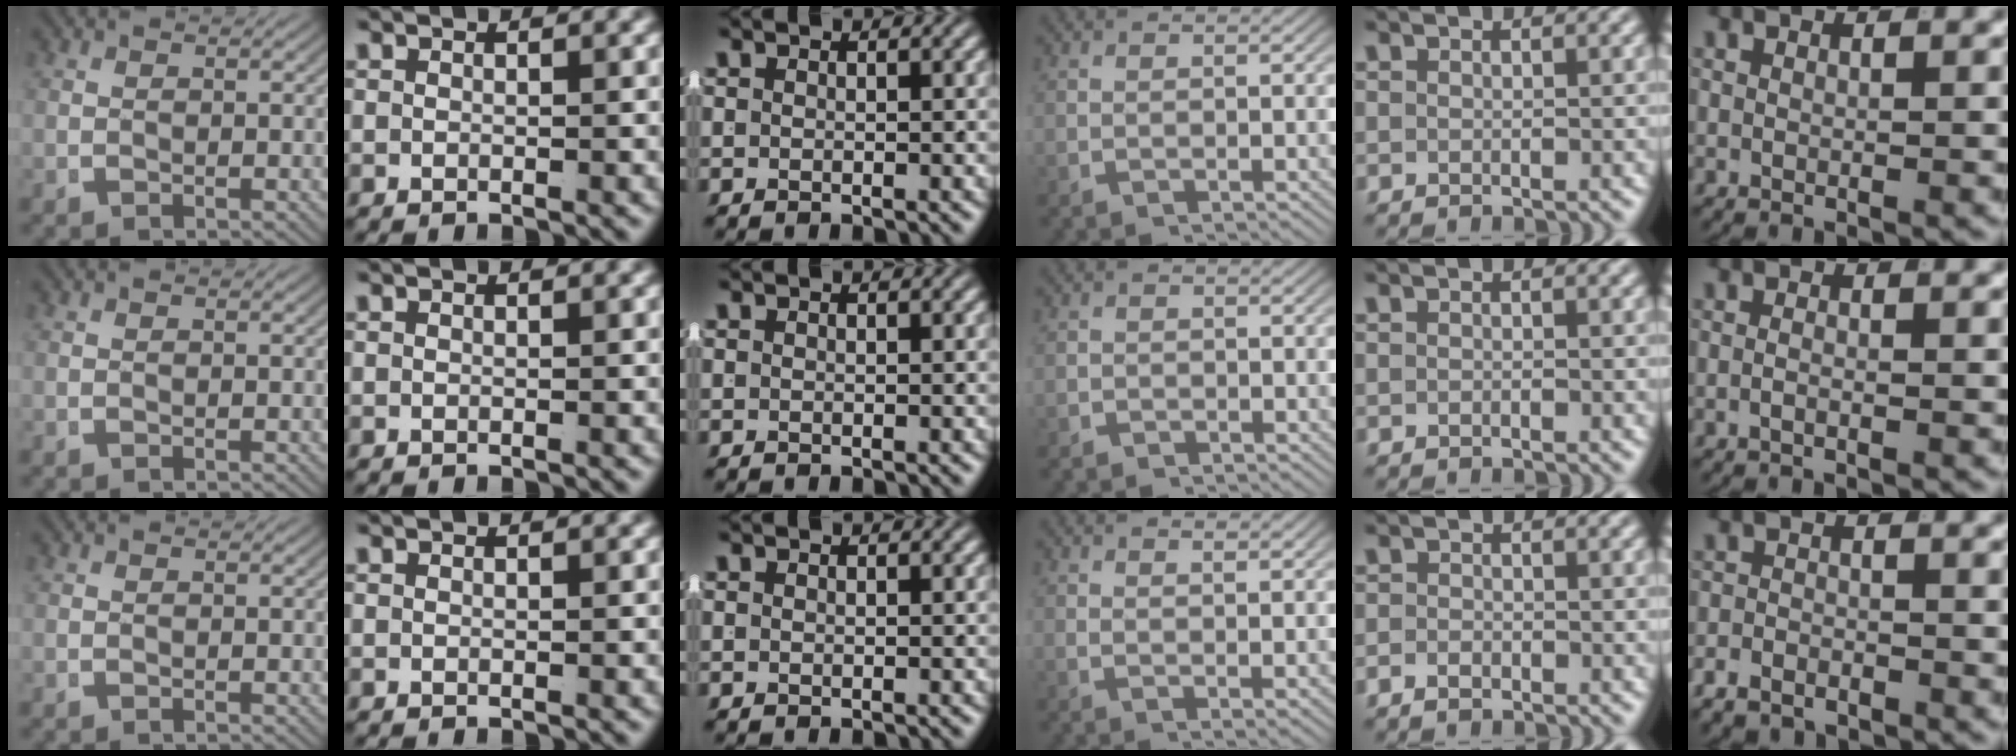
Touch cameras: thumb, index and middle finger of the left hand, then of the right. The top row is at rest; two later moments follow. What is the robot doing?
{"motion": "lift_and_place", "object": "shirt"}